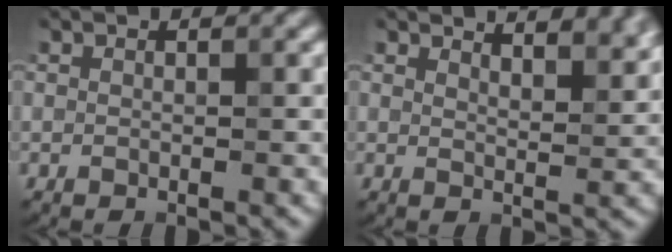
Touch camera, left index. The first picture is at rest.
{"total": 5.5, "force": [4.6, 1.6, 2.5], "torque": [-0.019, 0.015, 0.048]}